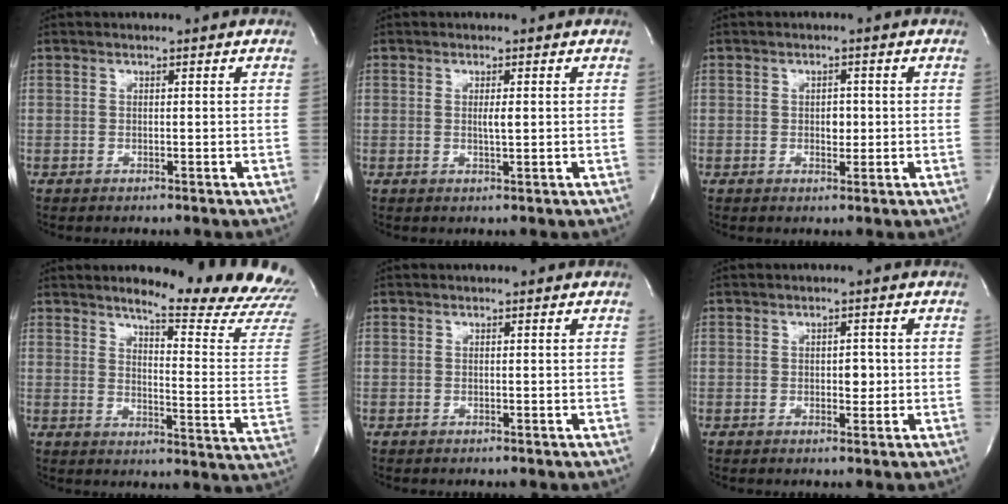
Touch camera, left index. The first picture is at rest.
{"total": 1.5, "force": [0.2, 0.1, 1.5], "torque": [-0.029, -0.002, 0.004]}
{"total": 2.0, "force": [0.0, 1.3, 1.5], "torque": [-0.021, 0.001, 0.001]}
{"total": 17.7, "force": [16.6, 0.0, 6.2], "torque": [-0.084, -0.122, 0.188]}
{"total": 0.0}
{"total": 2.0, "force": [-0.1, 1.2, 1.7], "torque": [-0.020, 0.001, 0.001]}